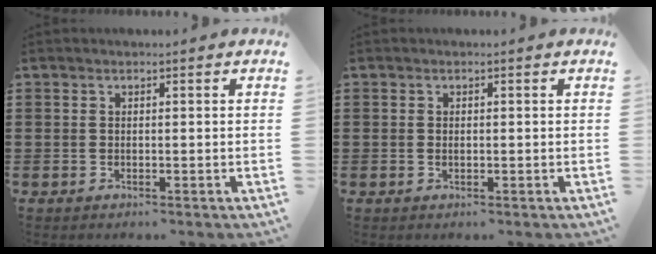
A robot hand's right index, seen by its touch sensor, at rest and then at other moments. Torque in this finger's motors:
{"motor_torque": [0.00, 2.13, -0.05, -0.01]}